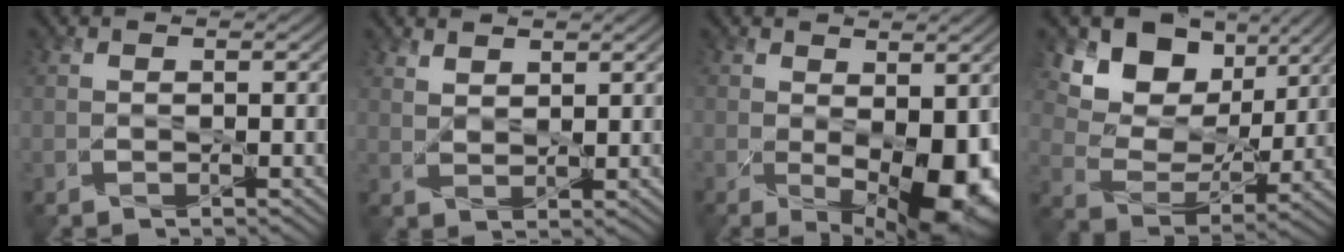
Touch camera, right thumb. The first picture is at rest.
{"total": 2.4, "force": [2.1, 0.7, 1.0], "torque": [-0.024, 0.000, 0.046]}
{"total": 8.9, "force": [-1.3, 4.8, 7.4], "torque": [-0.105, -0.029, -0.008]}
{"total": 13.4, "force": [6.9, 9.1, 7.0], "torque": [-0.173, 0.035, 0.120]}